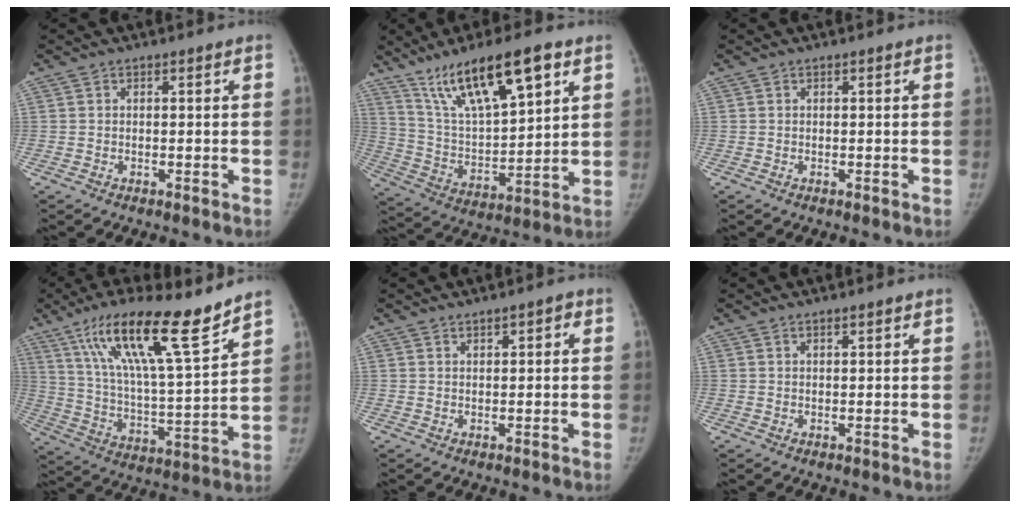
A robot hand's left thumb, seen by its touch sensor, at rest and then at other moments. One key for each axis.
{"total": 18.5, "fx": 11.0, "fy": 5.5, "fz": 13.8, "tx": -0.221, "ty": -0.039, "tz": 0.209}
{"total": 0.0}
{"total": 20.0, "fx": 13.6, "fy": 2.9, "fz": 14.4, "tx": -0.230, "ty": -0.061, "tz": 0.240}
{"total": 3.5, "fx": 1.5, "fy": 1.7, "fz": 2.6, "tx": -0.017, "ty": 0.001, "tz": 0.014}
{"total": 0.9, "fx": 0.7, "fy": 0.2, "fz": 0.6, "tx": -0.008, "ty": -0.003, "tz": 0.012}